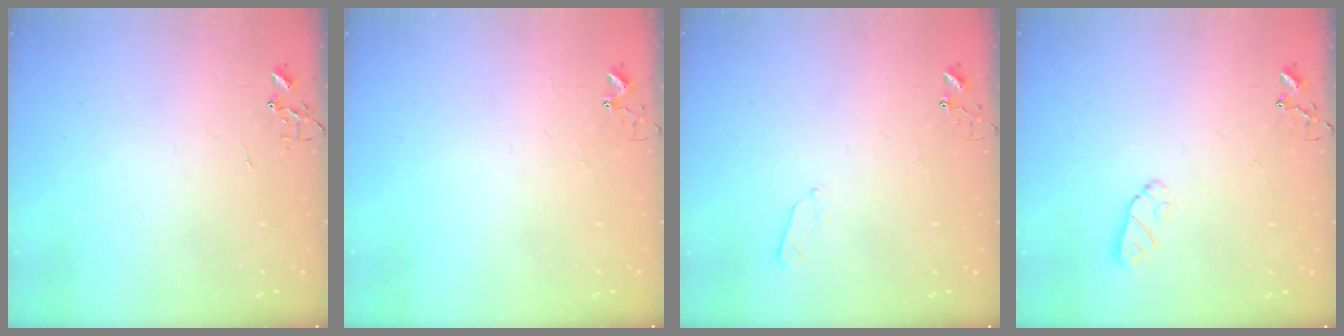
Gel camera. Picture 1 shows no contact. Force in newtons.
{"total": 2.7, "press": 2.7, "slide": 0.2}
{"total": 3.4, "press": 3.4, "slide": 0.5}
{"total": 6.0, "press": 6.0, "slide": 0.3}